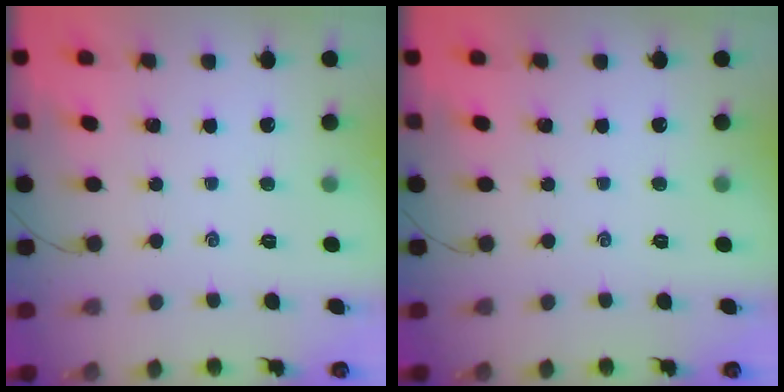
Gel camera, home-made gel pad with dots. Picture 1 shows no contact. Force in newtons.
{"total": 0.0}